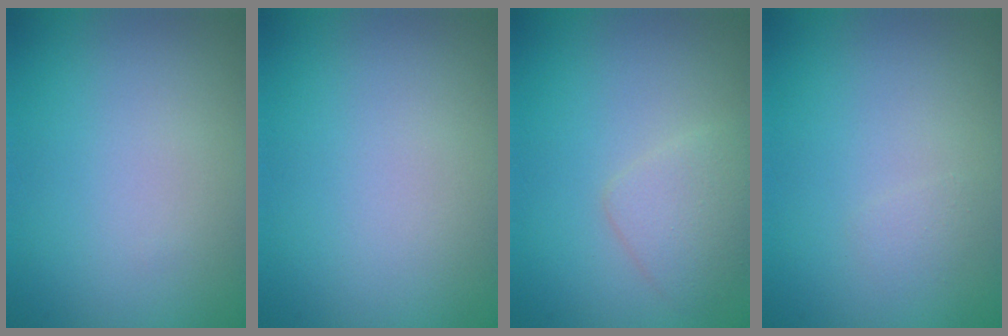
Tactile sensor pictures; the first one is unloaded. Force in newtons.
{"total": 0.0}
{"total": 2.2, "press": 2.2, "slide": 0.2}
{"total": 0.6, "press": 0.6, "slide": 0.1}